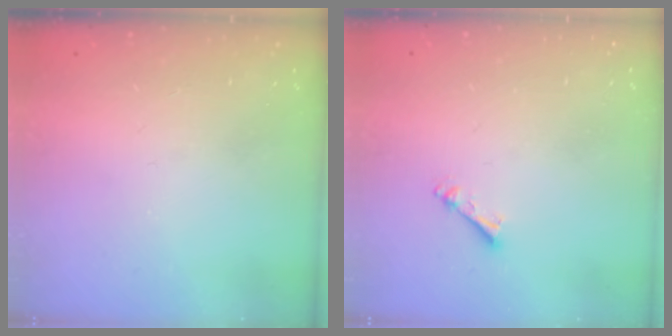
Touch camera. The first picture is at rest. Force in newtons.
{"total": 2.5, "press": 2.5, "slide": 0.4}